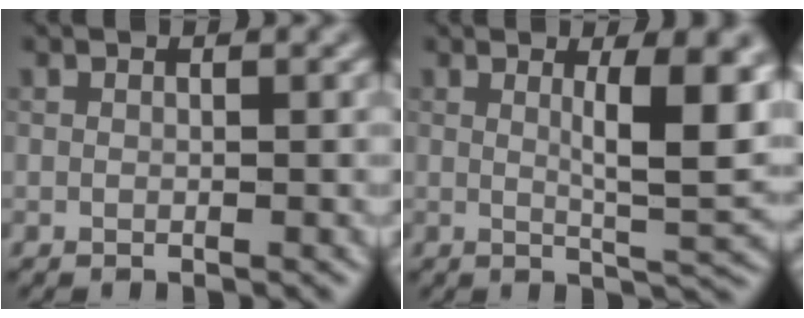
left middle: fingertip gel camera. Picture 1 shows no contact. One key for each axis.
{"total": 6.9, "fx": 1.5, "fy": 1.5, "fz": 6.5, "tx": -0.090, "ty": -0.009, "tz": 0.027}